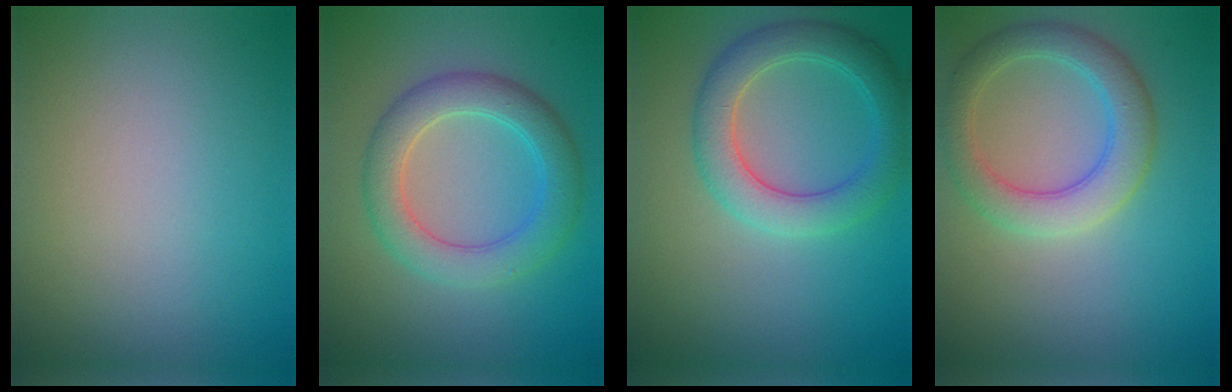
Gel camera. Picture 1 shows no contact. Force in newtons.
{"total": 5.0, "press": 5.0, "slide": 0.3}
{"total": 4.9, "press": 4.9, "slide": 0.2}
{"total": 4.6, "press": 4.6, "slide": 0.6}